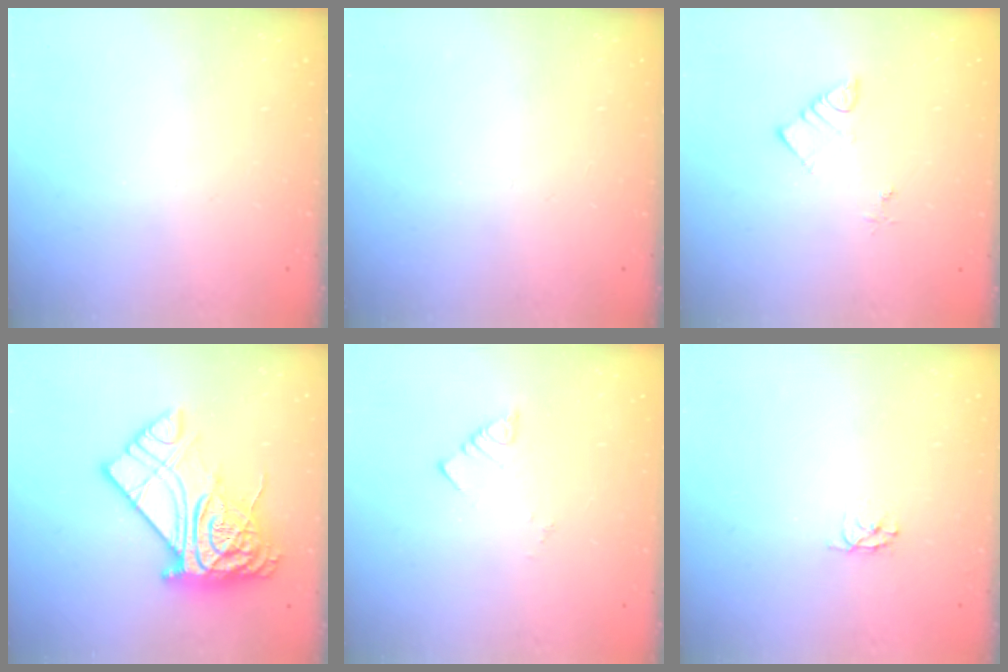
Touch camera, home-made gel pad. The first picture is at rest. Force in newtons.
{"total": 0.0}
{"total": 4.8, "press": 4.8, "slide": 0.2}
{"total": 22.9, "press": 22.8, "slide": 2.0}
{"total": 1.9, "press": 1.9, "slide": 0.1}
{"total": 2.9, "press": 2.9, "slide": 0.3}